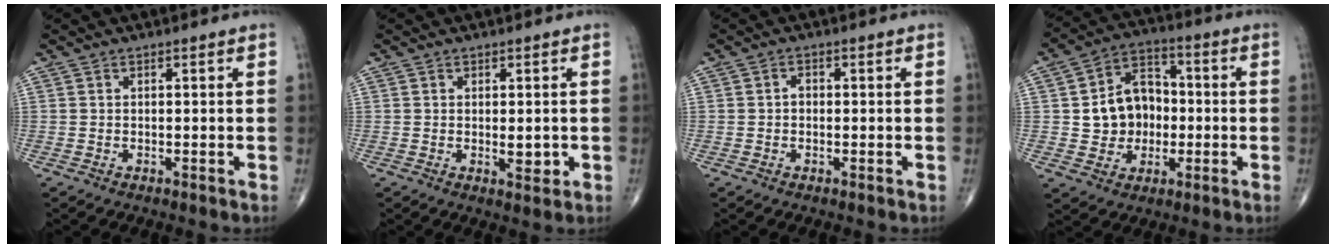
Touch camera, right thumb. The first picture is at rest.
{"total": 2.7, "force": [-0.2, 1.3, 2.3], "torque": [-0.030, -0.007, 0.002]}
{"total": 1.3, "force": [-0.1, 1.0, 0.8], "torque": [-0.005, 0.005, -0.004]}
{"total": 11.3, "force": [-0.5, 9.4, 6.2], "torque": [-0.063, 0.026, -0.008]}